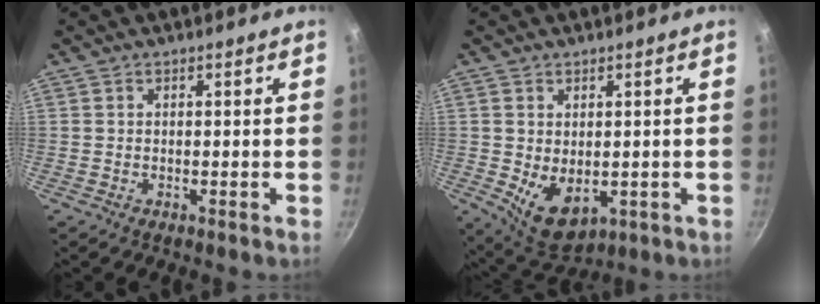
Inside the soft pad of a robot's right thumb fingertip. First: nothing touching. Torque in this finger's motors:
{"motor_torque": [-0.35, 0.61, 0.52, 0.55, 0.07]}